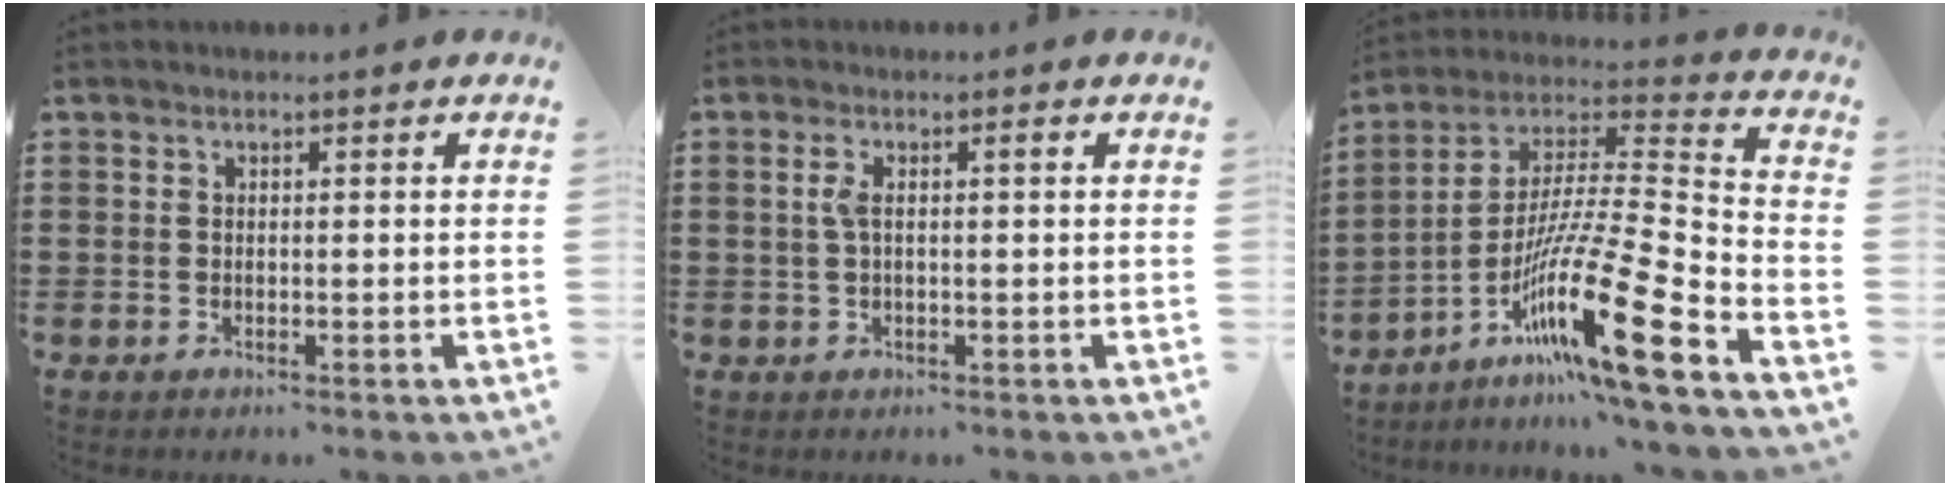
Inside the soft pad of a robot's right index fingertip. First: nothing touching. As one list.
[{"total": 2.7, "force": [0.3, 0.5, 2.6], "torque": [-0.057, -0.003, 0.000]}, {"total": 17.8, "force": [-10.0, 1.5, 14.7], "torque": [-0.270, -0.001, -0.181]}]